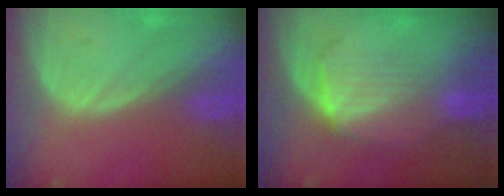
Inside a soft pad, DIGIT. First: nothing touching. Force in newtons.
{"total": 7.1, "press": 6.5, "slide": 2.9}